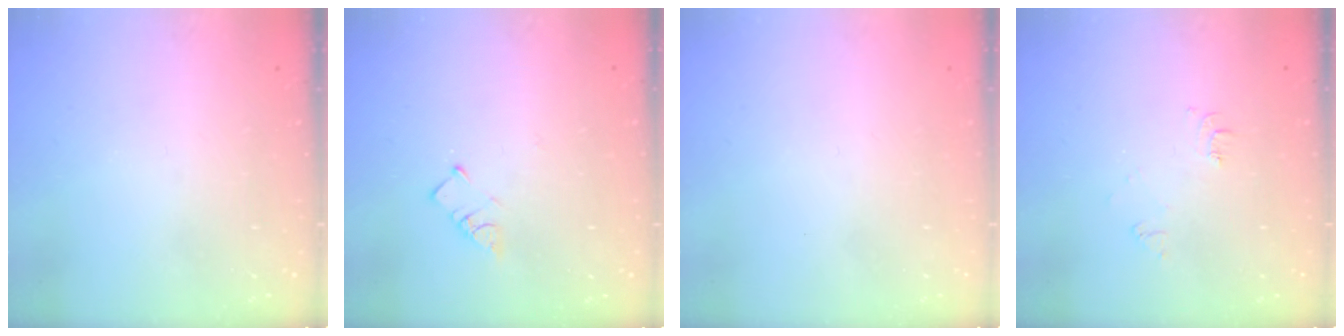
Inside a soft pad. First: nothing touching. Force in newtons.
{"total": 2.9, "press": 2.9, "slide": 0.2}
{"total": 1.7, "press": 1.7, "slide": 0.1}
{"total": 5.1, "press": 5.1, "slide": 0.7}